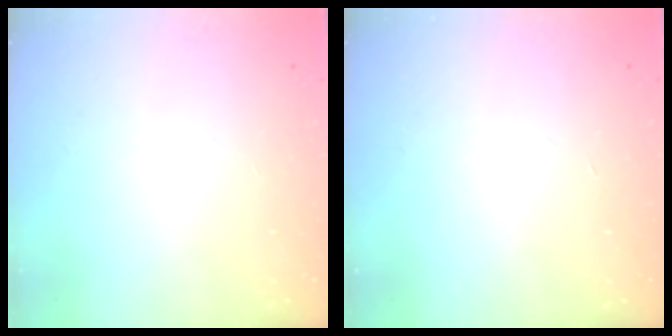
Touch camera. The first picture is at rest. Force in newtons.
{"total": 0.9, "press": 0.9, "slide": 0.2}